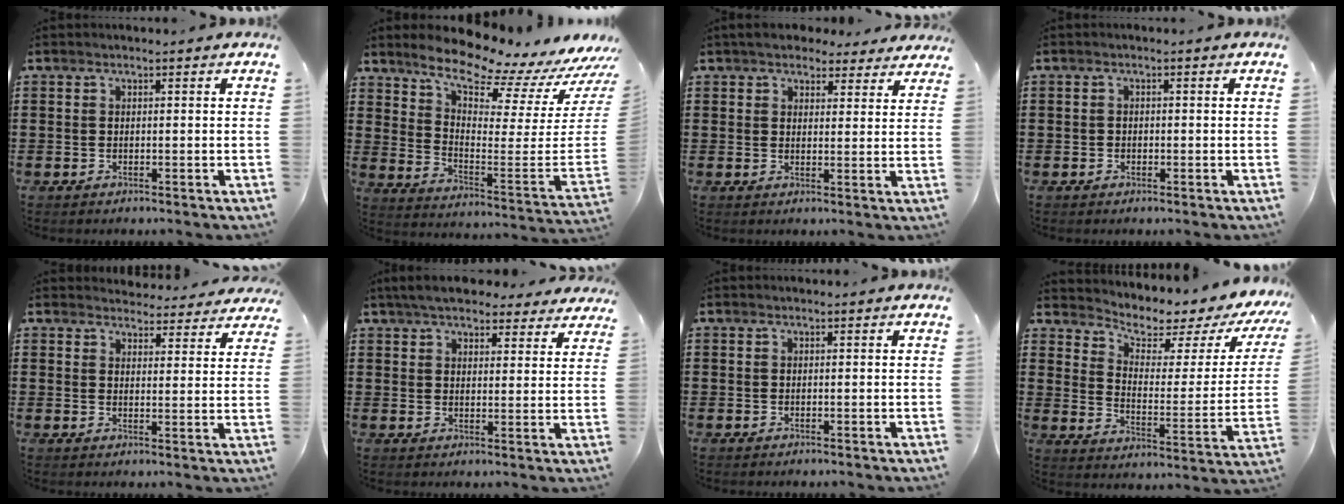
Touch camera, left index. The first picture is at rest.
{"total": 8.3, "force": [7.5, 0.9, 3.6], "torque": [-0.080, -0.084, 0.118]}
{"total": 4.0, "force": [3.5, 1.5, 1.0], "torque": [-0.032, -0.002, 0.067]}
{"total": 0.8, "force": [-0.4, 0.7, 0.2], "torque": [-0.006, 0.001, -0.009]}
{"total": 4.1, "force": [4.0, 0.6, 0.4], "torque": [-0.015, -0.019, 0.072]}
{"total": 5.5, "force": [5.0, 1.2, 1.8], "torque": [-0.052, -0.009, 0.094]}
{"total": 0.0}
{"total": 4.3, "force": [3.6, 1.7, 1.7], "torque": [-0.042, -0.034, 0.050]}